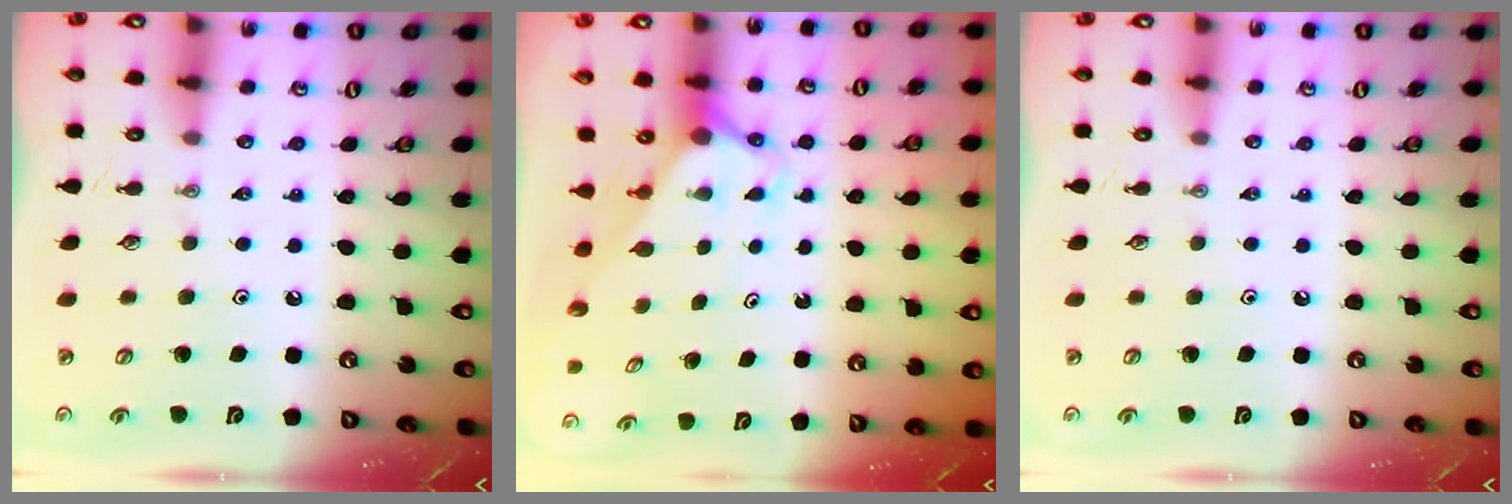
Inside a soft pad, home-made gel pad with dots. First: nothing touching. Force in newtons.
{"total": 2.8, "press": 2.8, "slide": 0.0}
{"total": 0.0}